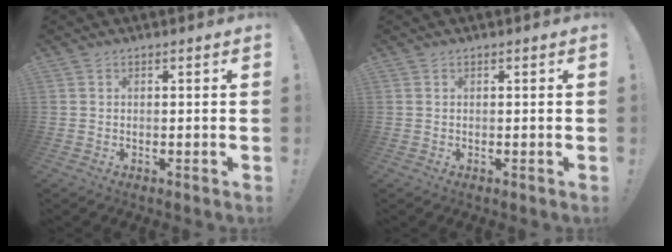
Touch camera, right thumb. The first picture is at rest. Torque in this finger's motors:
{"motor_torque": [-0.08, 0.18, 0.04, -0.16, 0.03]}